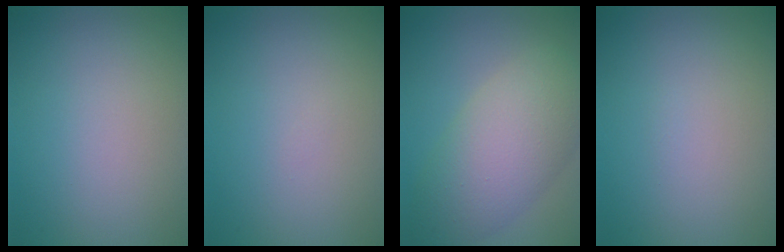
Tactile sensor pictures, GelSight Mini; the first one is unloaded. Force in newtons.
{"total": 0.0}
{"total": 7.9, "press": 7.9, "slide": 0.3}
{"total": 0.0}